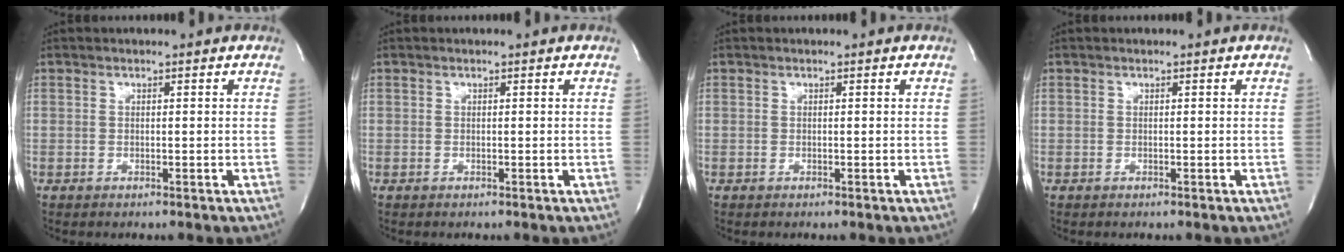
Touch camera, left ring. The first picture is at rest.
{"total": 0.0}
{"total": 0.0}
{"total": 0.0}